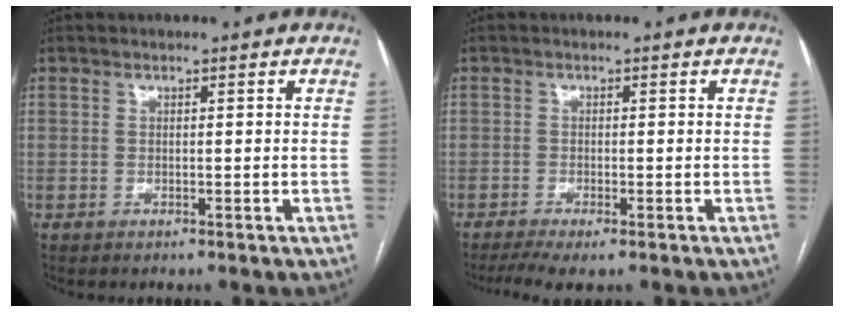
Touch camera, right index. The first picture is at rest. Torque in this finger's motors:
{"motor_torque": [0.40, -0.38, 0.23, 0.05]}